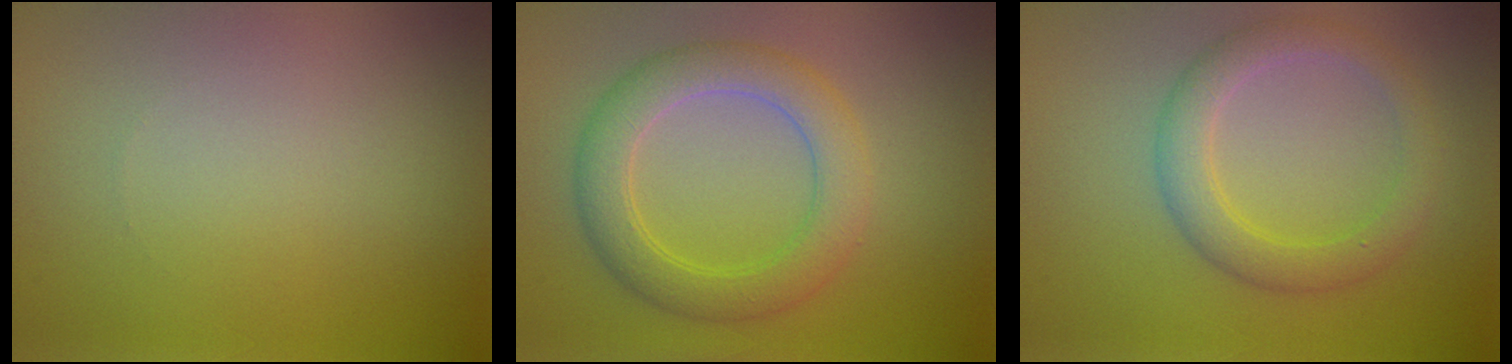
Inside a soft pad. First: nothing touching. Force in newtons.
{"total": 4.7, "press": 4.7, "slide": 0.0}
{"total": 3.5, "press": 3.5, "slide": 0.3}